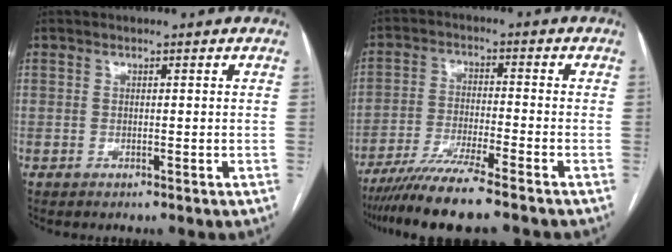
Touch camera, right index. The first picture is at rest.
{"total": 10.2, "force": [-8.2, -0.5, 6.0], "torque": [-0.097, -0.030, -0.143]}